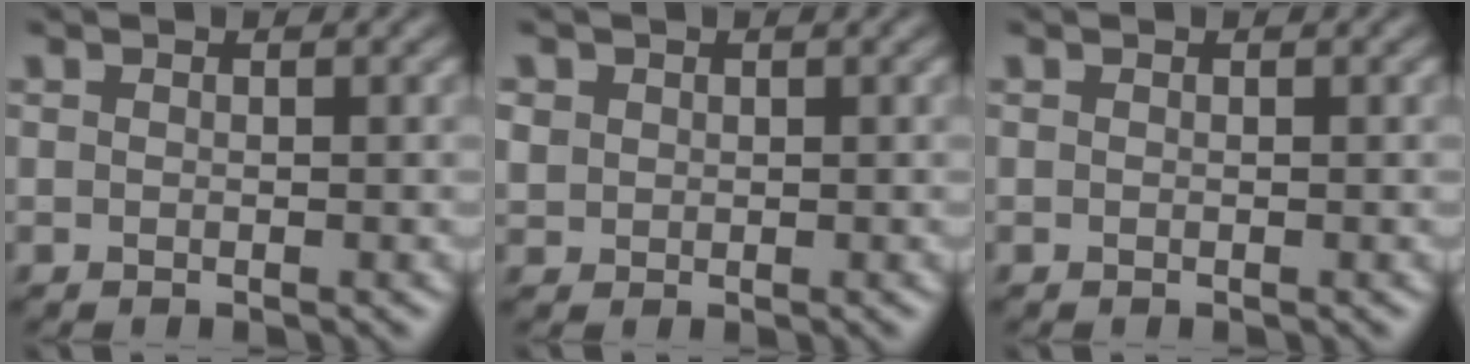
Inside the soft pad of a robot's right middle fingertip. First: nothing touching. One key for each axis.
{"total": 1.3, "fx": 0.4, "fy": 1.2, "fz": 0.3, "tx": -0.008, "ty": -0.002, "tz": 0.011}
{"total": 0.0}